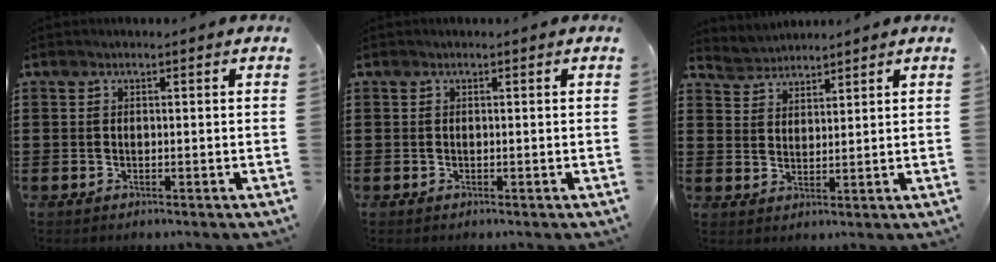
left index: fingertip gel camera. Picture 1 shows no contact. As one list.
[{"total": 0.0}, {"total": 3.1, "force": [2.9, 0.9, -0.7], "torque": [0.001, -0.007, 0.053]}]